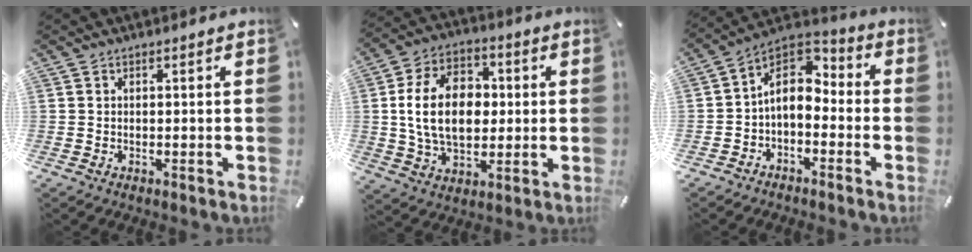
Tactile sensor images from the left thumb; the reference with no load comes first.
{"total": 16.0, "force": [0.9, 11.4, 11.2], "torque": [-0.227, 0.013, 0.013]}
{"total": 8.5, "force": [-0.2, 6.2, 5.8], "torque": [-0.111, 0.007, -0.006]}